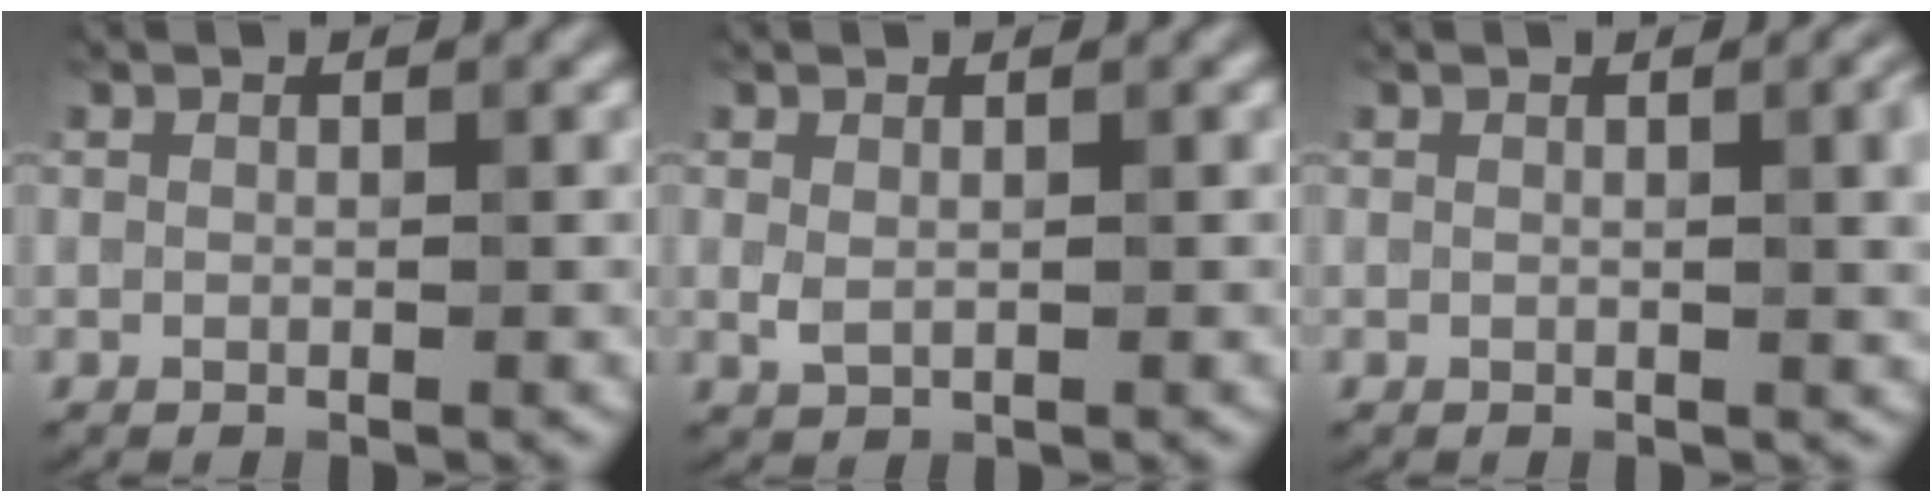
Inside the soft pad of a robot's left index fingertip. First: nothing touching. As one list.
[{"total": 1.0, "force": [0.3, 0.6, 0.8], "torque": [-0.020, -0.003, 0.010]}, {"total": 3.5, "force": [0.6, 1.2, 3.3], "torque": [-0.032, 0.009, 0.005]}]